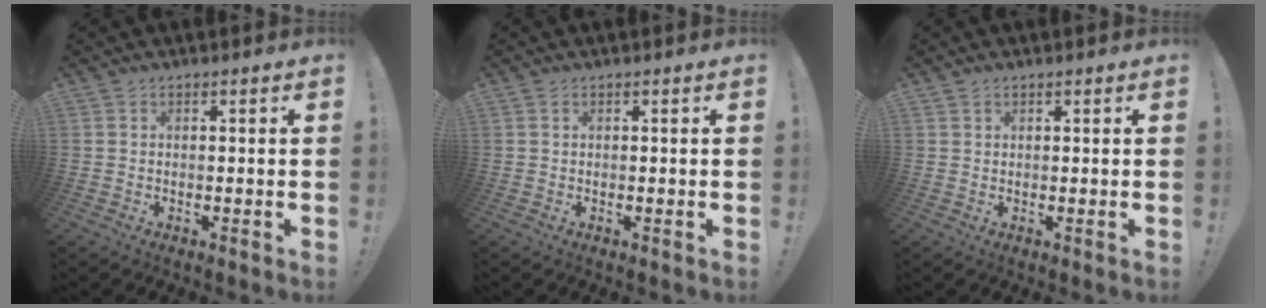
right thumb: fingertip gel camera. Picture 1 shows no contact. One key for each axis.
{"total": 0.0}
{"total": 0.9, "fx": 0.8, "fy": 0.4, "fz": 0.1, "tx": -0.002, "ty": -0.001, "tz": 0.016}